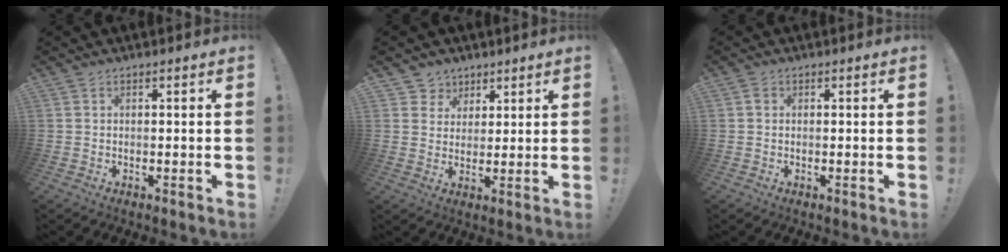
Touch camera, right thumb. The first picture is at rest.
{"total": 5.5, "force": [3.3, 4.5, 0.2], "torque": [0.000, -0.028, 0.064]}
{"total": 0.7, "force": [0.1, 0.7, 0.2], "torque": [-0.007, 0.004, 0.002]}